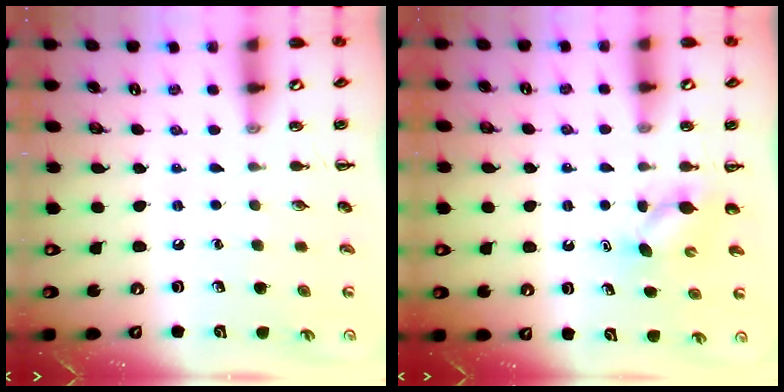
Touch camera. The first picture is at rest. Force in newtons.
{"total": 3.8, "press": 3.6, "slide": 1.2}